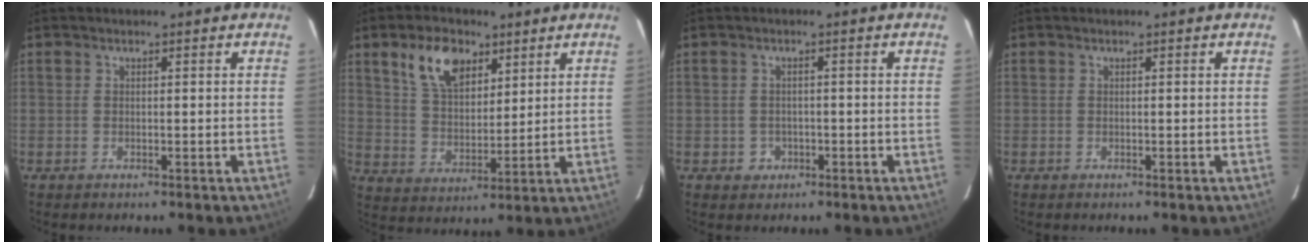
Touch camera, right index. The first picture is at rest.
{"total": 10.9, "force": [6.0, 6.2, 6.6], "torque": [-0.124, 0.019, 0.117]}
{"total": 2.6, "force": [-0.8, 2.4, 0.4], "torque": [-0.010, 0.003, -0.008]}
{"total": 0.0}